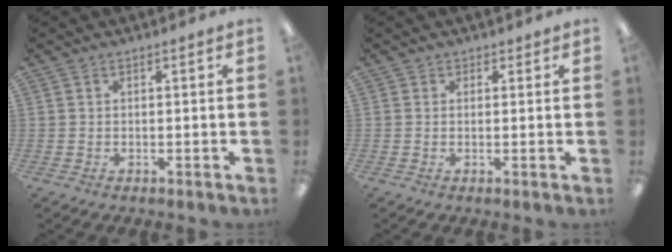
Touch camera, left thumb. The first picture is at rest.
{"total": 0.9, "force": [0.6, 0.7, 0.0], "torque": [0.008, -0.001, 0.009]}